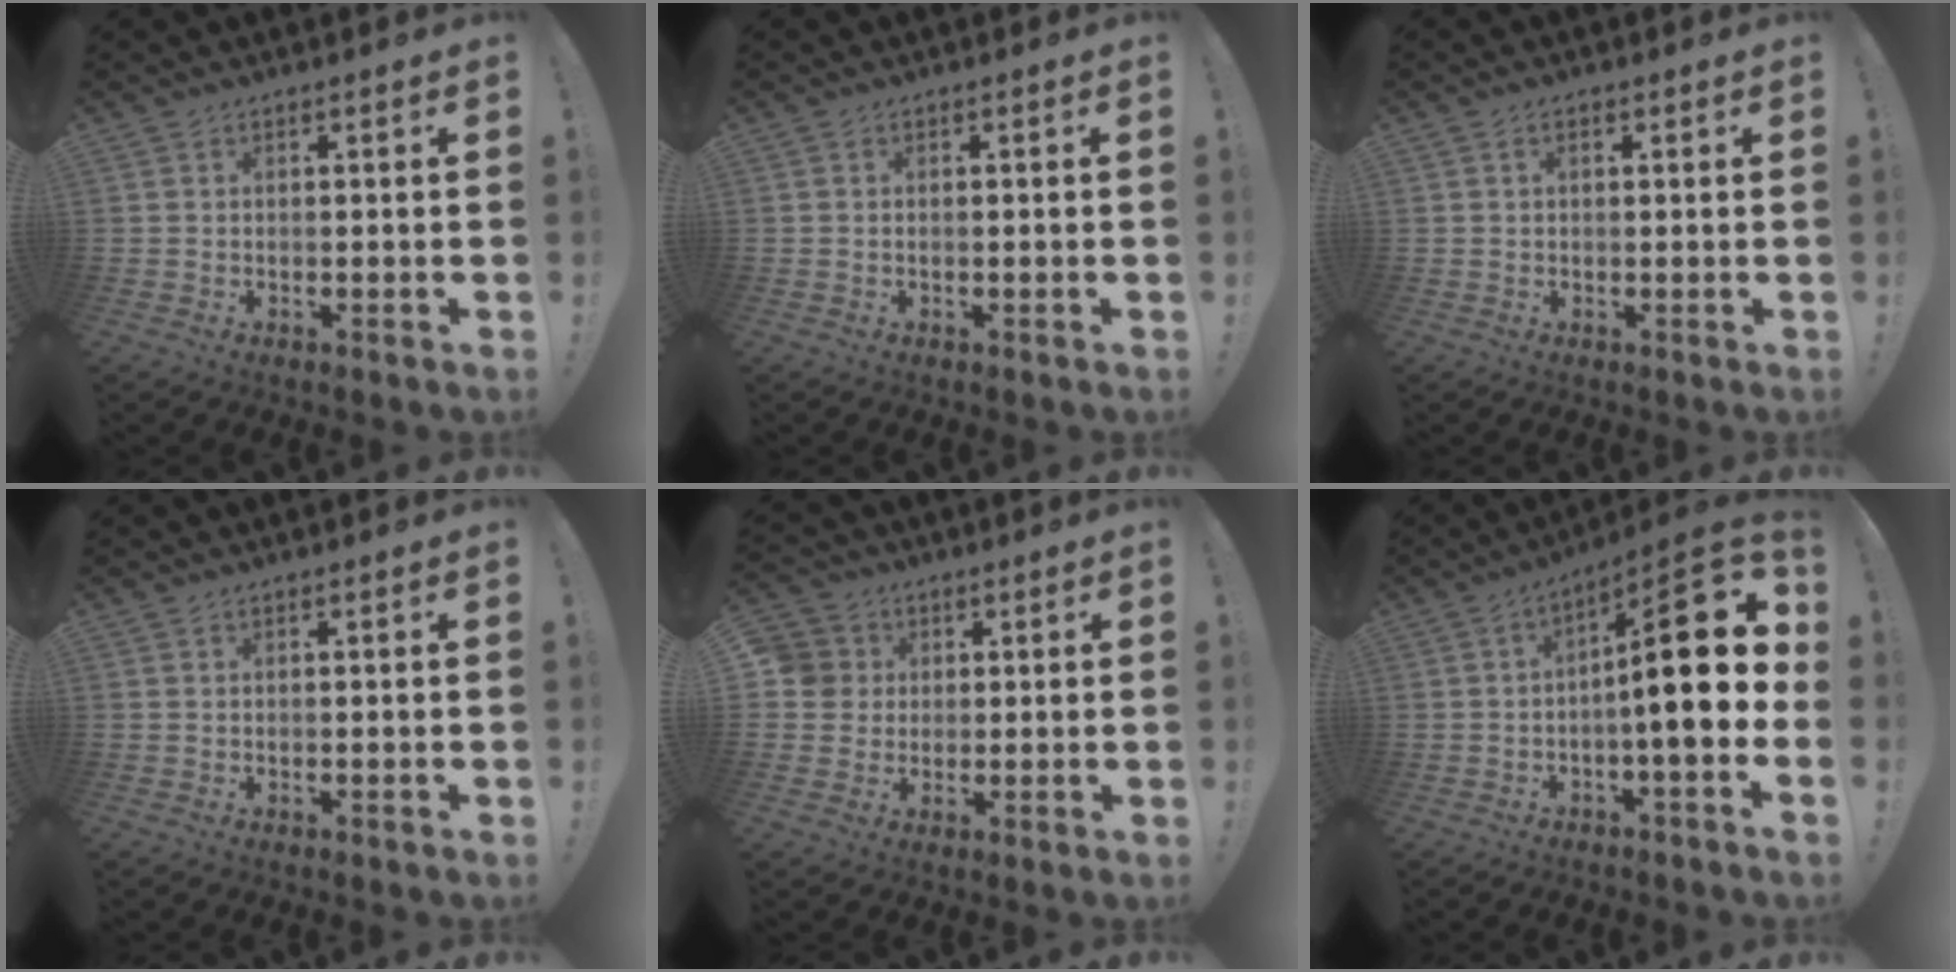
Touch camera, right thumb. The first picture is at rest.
{"total": 0.0}
{"total": 1.3, "force": [0.5, 0.8, 0.9], "torque": [-0.011, 0.000, 0.006]}
{"total": 0.0}
{"total": 6.9, "force": [1.3, 6.7, 1.3], "torque": [-0.026, 0.001, 0.026]}
{"total": 19.1, "force": [1.4, 4.5, 18.5], "torque": [-0.260, -0.007, 0.017]}